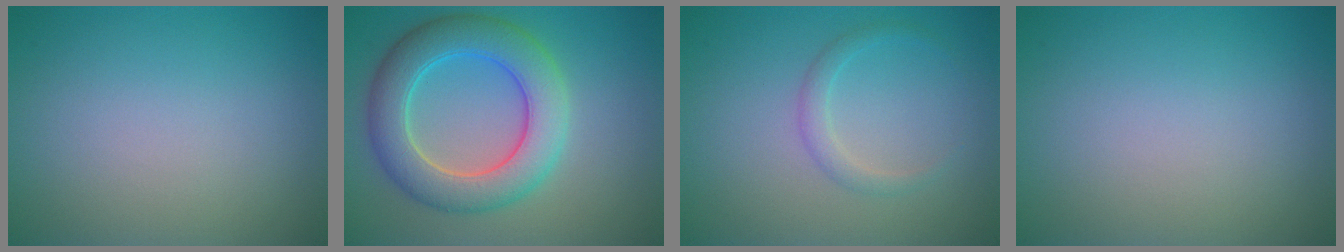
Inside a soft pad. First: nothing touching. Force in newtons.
{"total": 7.1, "press": 7.1, "slide": 0.6}
{"total": 1.5, "press": 1.5, "slide": 0.1}
{"total": 0.0}